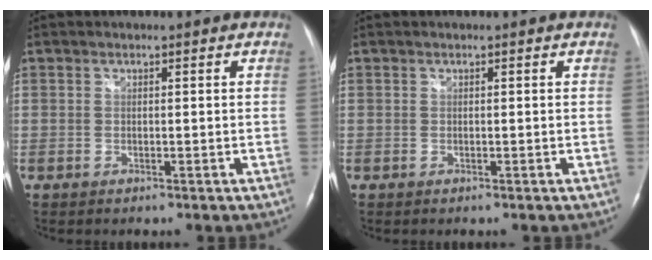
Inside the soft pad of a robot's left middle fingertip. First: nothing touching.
{"total": 0.0}